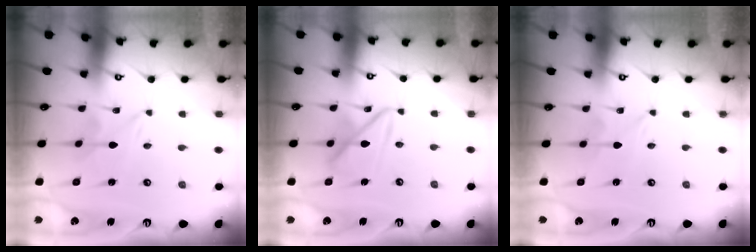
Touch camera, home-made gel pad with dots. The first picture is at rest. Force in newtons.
{"total": 12.1, "press": 12.1, "slide": 1.1}
{"total": 0.0}